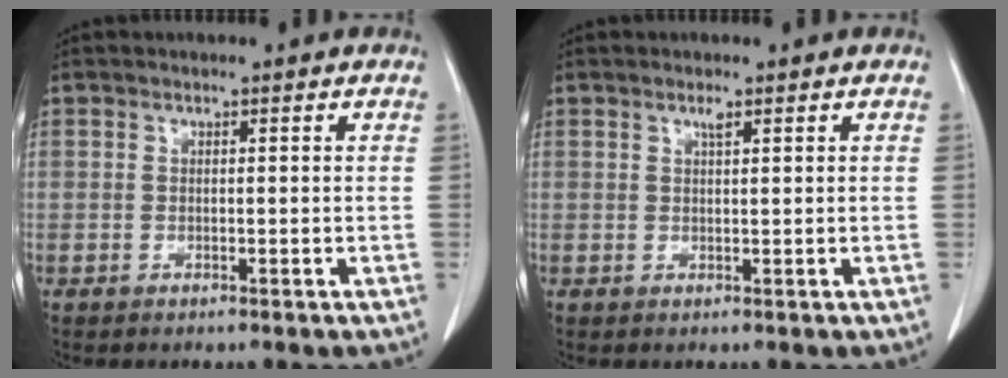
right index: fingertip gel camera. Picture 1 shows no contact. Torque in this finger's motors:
{"motor_torque": [0.04, 0.01, -0.02, 0.00]}